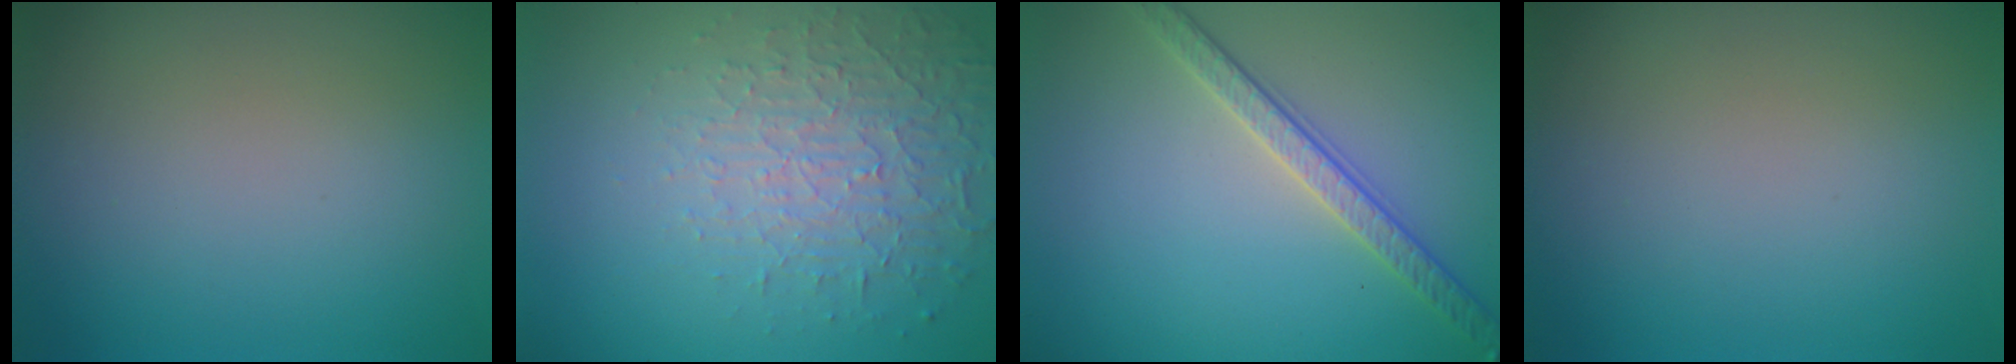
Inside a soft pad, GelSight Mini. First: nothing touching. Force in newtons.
{"total": 4.8, "press": 3.1, "slide": 3.6}
{"total": 3.4, "press": 3.0, "slide": 1.7}
{"total": 0.0}